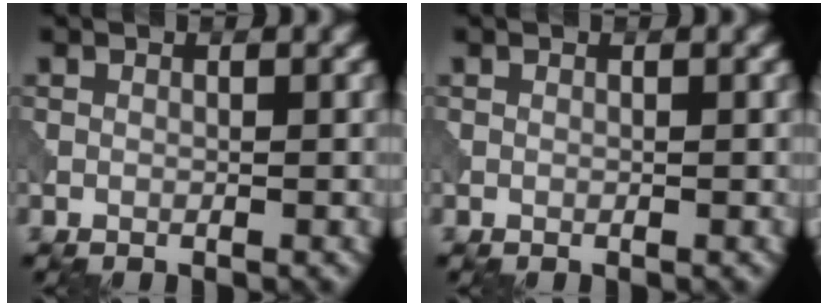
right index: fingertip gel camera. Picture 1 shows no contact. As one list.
[{"total": 0.0}]